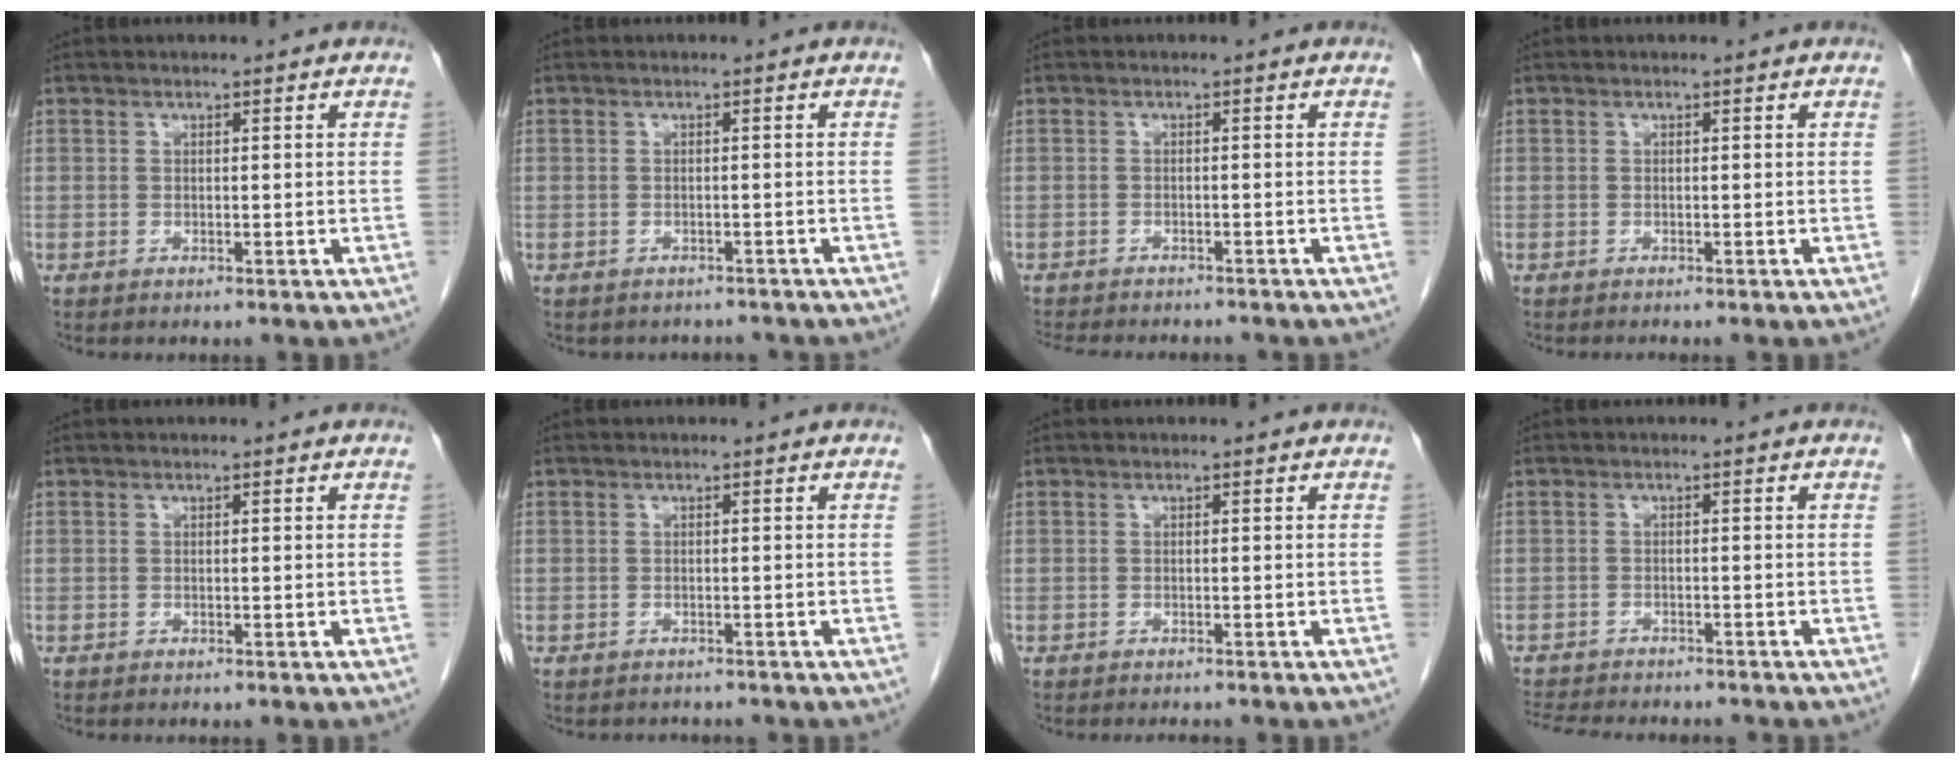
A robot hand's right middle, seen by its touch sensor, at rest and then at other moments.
{"total": 3.4, "force": [-3.0, 1.5, 0.2], "torque": [-0.004, 0.002, -0.036]}
{"total": 10.0, "force": [-9.0, 2.4, 3.7], "torque": [-0.065, -0.009, -0.116]}
{"total": 0.7, "force": [-0.7, -0.1, 0.2], "torque": [-0.006, 0.000, -0.011]}
{"total": 0.0}
{"total": 1.5, "force": [-1.4, 0.6, -0.2], "torque": [-0.002, -0.002, -0.022]}
{"total": 1.6, "force": [-1.5, 0.2, 0.6], "torque": [-0.012, -0.003, -0.017]}
{"total": 11.1, "force": [-10.0, 2.4, 4.2], "torque": [-0.080, -0.008, -0.136]}